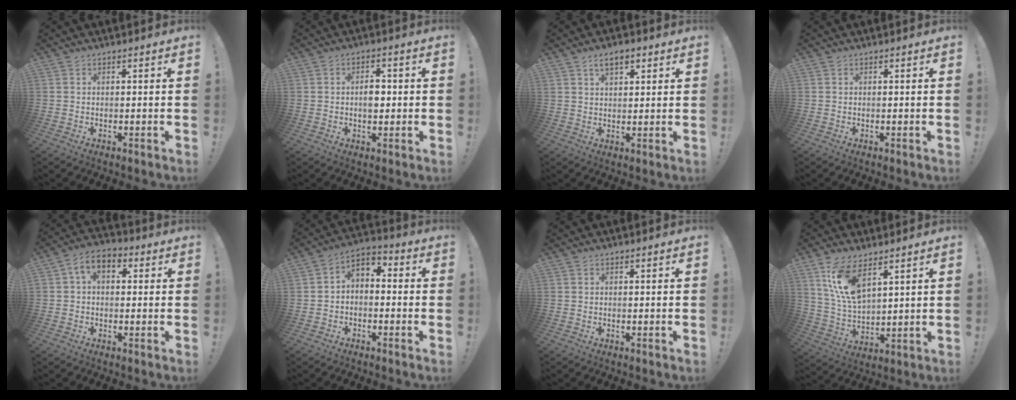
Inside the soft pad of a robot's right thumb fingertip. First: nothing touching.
{"total": 5.5, "force": [-0.1, 4.2, 3.6], "torque": [-0.056, 0.005, -0.007]}
{"total": 5.4, "force": [2.8, 3.0, 3.5], "torque": [-0.050, -0.003, 0.050]}
{"total": 0.0}
{"total": 6.4, "force": [1.5, 4.2, 4.6], "torque": [-0.089, 0.008, 0.034]}
{"total": 4.9, "force": [-2.6, 3.7, 1.9], "torque": [-0.034, 0.021, -0.047]}
{"total": 0.0}
{"total": 12.5, "force": [7.8, 5.4, 8.2], "torque": [-0.171, -0.039, 0.143]}